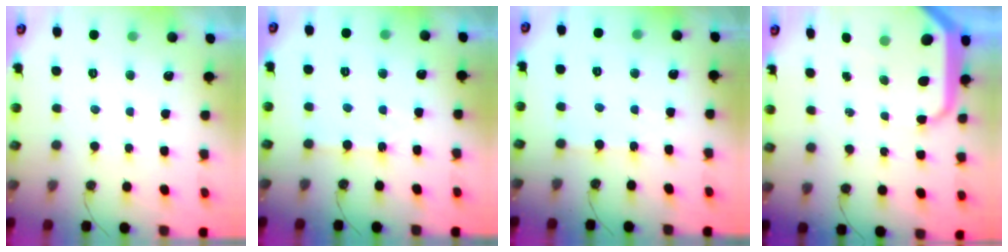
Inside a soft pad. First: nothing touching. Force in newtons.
{"total": 1.9, "press": 1.9, "slide": 0.4}
{"total": 2.1, "press": 2.1, "slide": 0.4}
{"total": 13.8, "press": 13.7, "slide": 1.6}